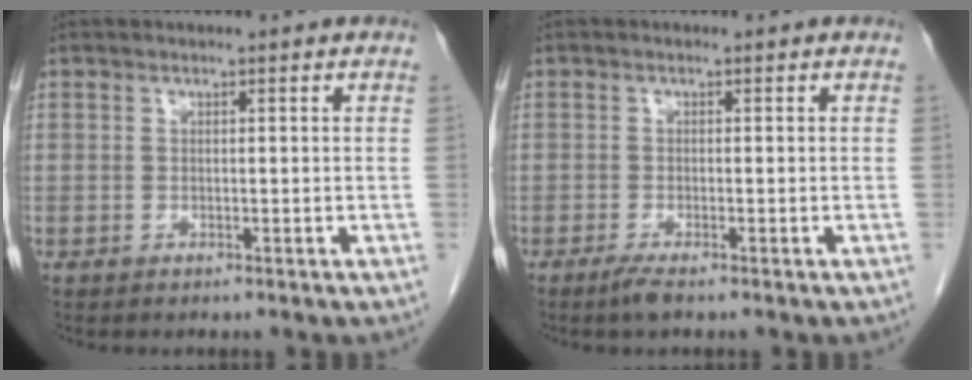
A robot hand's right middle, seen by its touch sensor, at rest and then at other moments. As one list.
[{"total": 1.8, "force": [-1.3, 0.0, 1.2], "torque": [-0.032, -0.006, -0.027]}]